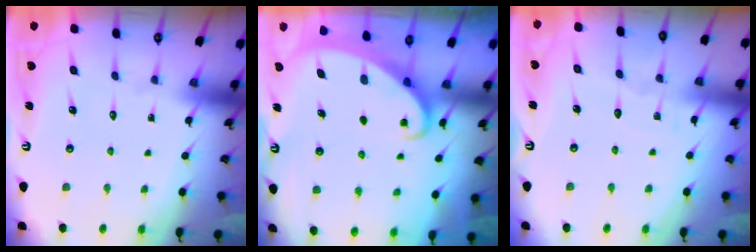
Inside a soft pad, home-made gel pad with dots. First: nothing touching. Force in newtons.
{"total": 2.2, "press": 2.2, "slide": 0.3}
{"total": 2.1, "press": 2.1, "slide": 0.2}